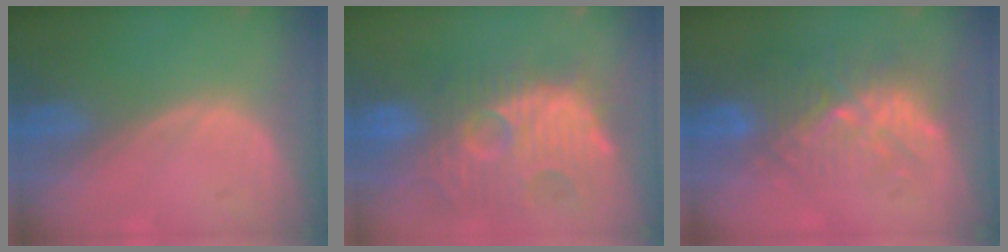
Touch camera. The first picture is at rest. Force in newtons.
{"total": 13.1, "press": 12.3, "slide": 4.4}
{"total": 9.2, "press": 8.6, "slide": 3.4}